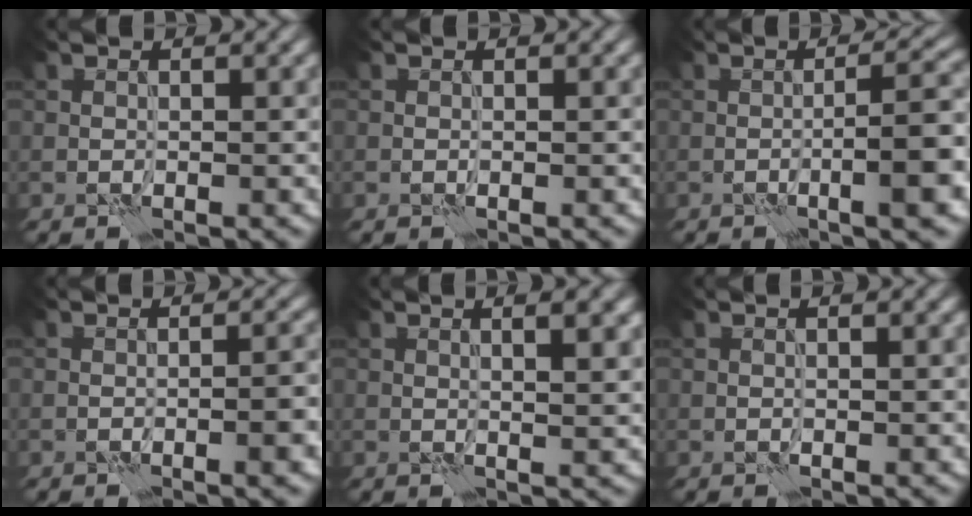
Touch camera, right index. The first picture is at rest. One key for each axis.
{"total": 0.0}
{"total": 5.6, "fx": -1.6, "fy": 1.0, "fz": 5.3, "tx": -0.068, "ty": 0.013, "tz": -0.029}
{"total": 3.0, "fx": -1.0, "fy": 0.8, "fz": 2.7, "tx": -0.029, "ty": 0.005, "tz": -0.014}
{"total": 4.9, "fx": 1.9, "fy": 1.7, "fz": 4.2, "tx": -0.033, "ty": 0.018, "tz": 0.011}
{"total": 1.0, "fx": 0.6, "fy": 0.1, "fz": 0.8, "tx": -0.014, "ty": 0.000, "tz": 0.006}